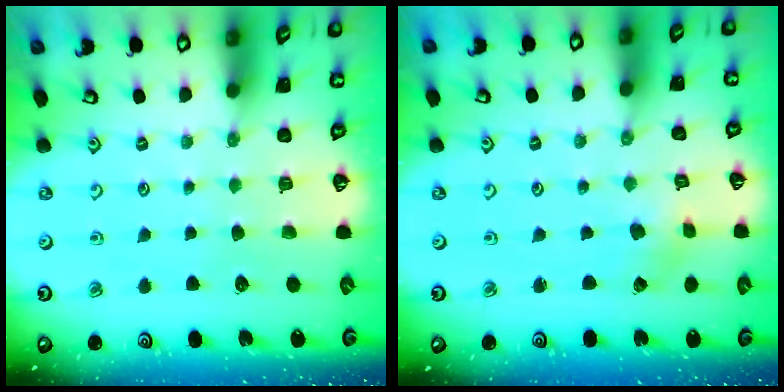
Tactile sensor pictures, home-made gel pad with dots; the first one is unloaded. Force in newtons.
{"total": 1.2, "press": 1.2, "slide": 0.2}